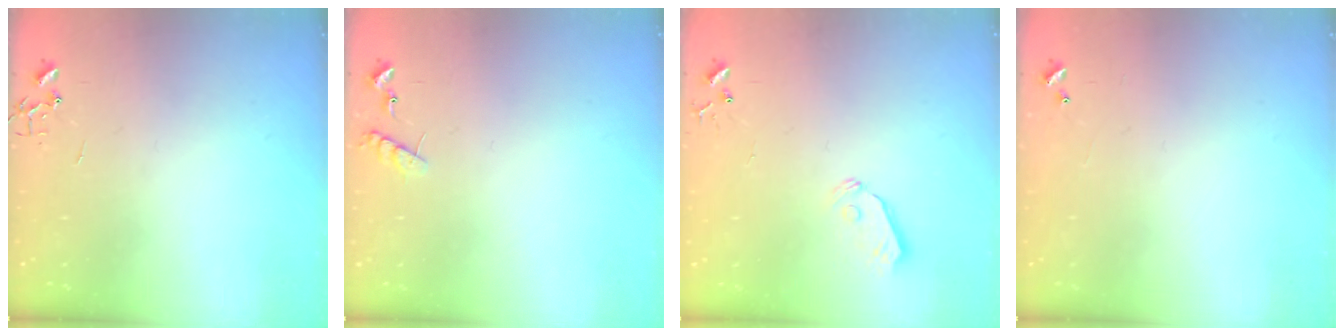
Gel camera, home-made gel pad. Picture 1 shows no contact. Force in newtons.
{"total": 6.7, "press": 6.7, "slide": 0.4}
{"total": 6.1, "press": 6.1, "slide": 0.5}
{"total": 3.7, "press": 3.6, "slide": 0.4}